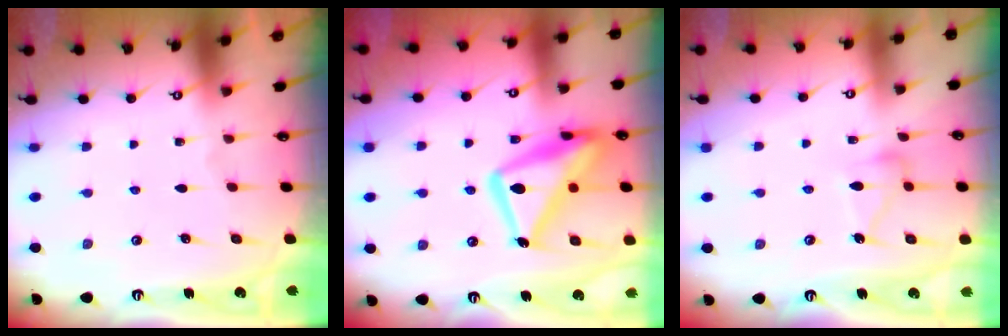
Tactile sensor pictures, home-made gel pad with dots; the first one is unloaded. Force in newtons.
{"total": 19.2, "press": 19.2, "slide": 1.8}
{"total": 9.9, "press": 9.9, "slide": 0.6}